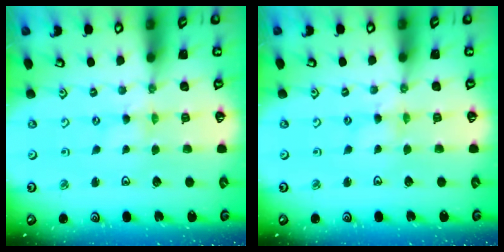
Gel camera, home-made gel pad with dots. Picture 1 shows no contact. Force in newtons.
{"total": 1.7, "press": 1.7, "slide": 0.3}